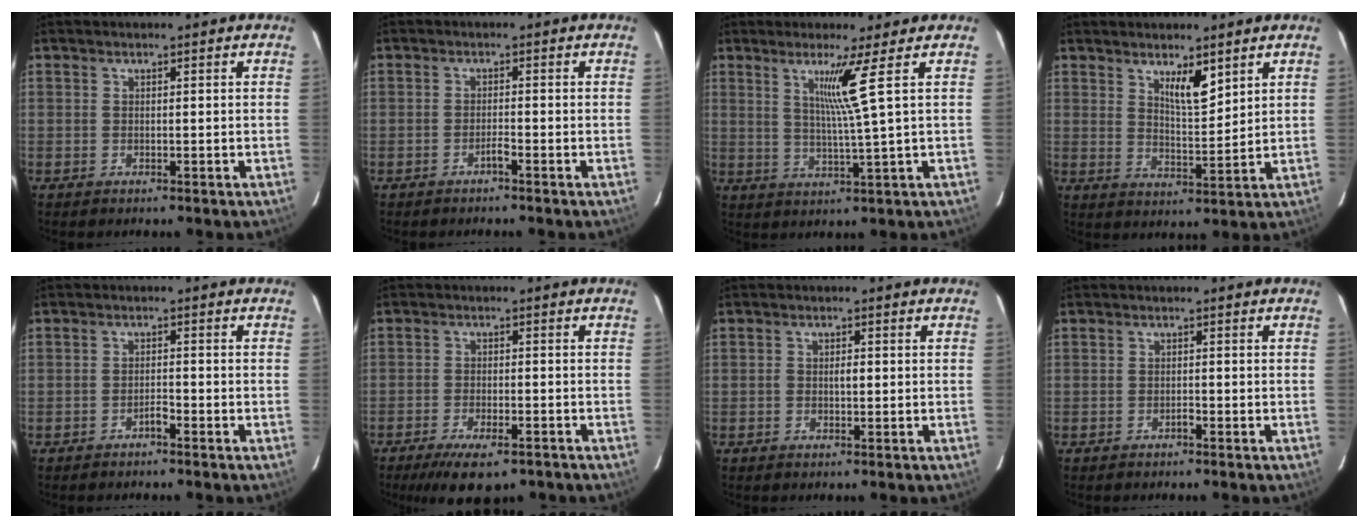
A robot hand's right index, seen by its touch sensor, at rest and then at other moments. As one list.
[{"total": 1.2, "force": [-0.9, -0.1, 0.8], "torque": [-0.016, 0.001, -0.017]}, {"total": 6.0, "force": [2.4, -2.5, 4.9], "torque": [-0.094, -0.017, 0.051]}, {"total": 5.4, "force": [3.4, 1.2, 4.0], "torque": [-0.072, -0.010, 0.063]}, {"total": 1.4, "force": [-1.1, 0.2, 0.8], "torque": [-0.012, 0.003, -0.020]}, {"total": 7.9, "force": [-5.8, 2.3, 4.8], "torque": [-0.073, -0.012, -0.087]}, {"total": 1.7, "force": [-0.1, 0.7, 1.5], "torque": [-0.027, 0.002, -0.002]}, {"total": 0.6, "force": [-0.5, 0.1, 0.4], "torque": [-0.007, 0.000, -0.009]}]